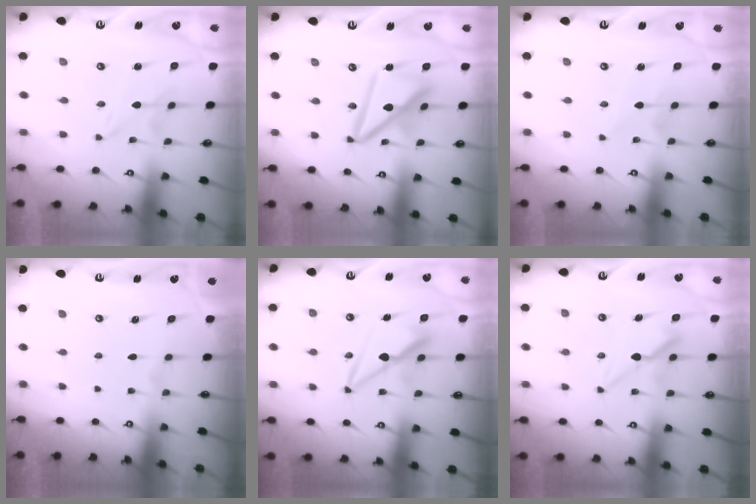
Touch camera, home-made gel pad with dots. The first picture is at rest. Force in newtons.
{"total": 14.8, "press": 14.7, "slide": 1.5}
{"total": 2.2, "press": 2.2, "slide": 0.3}
{"total": 0.0}
{"total": 7.7, "press": 7.6, "slide": 1.2}
{"total": 6.8, "press": 6.7, "slide": 0.8}